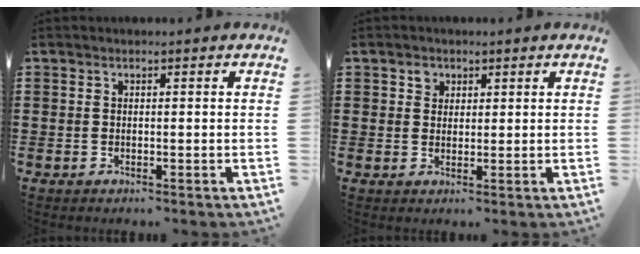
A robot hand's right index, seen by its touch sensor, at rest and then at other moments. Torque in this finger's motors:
{"motor_torque": [0.04, -0.04, 0.01, 0.02]}